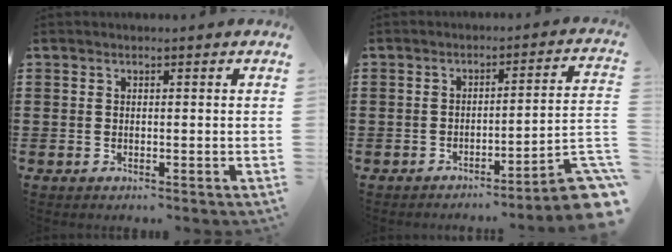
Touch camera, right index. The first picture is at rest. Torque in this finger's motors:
{"motor_torque": [0.80, -0.36, 0.91, 0.14]}